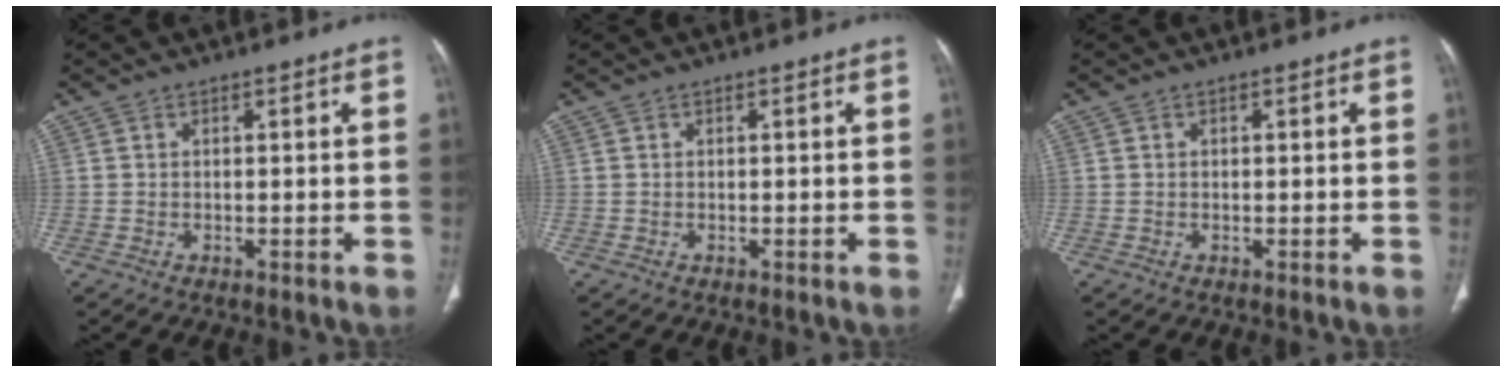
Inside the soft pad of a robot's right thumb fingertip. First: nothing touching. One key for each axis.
{"total": 0.0}
{"total": 0.0}